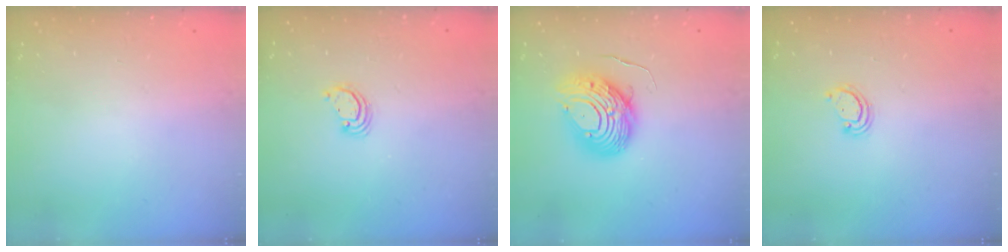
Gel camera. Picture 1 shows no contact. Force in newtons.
{"total": 2.6, "press": 2.6, "slide": 0.2}
{"total": 12.1, "press": 12.1, "slide": 1.4}
{"total": 2.3, "press": 2.3, "slide": 0.3}